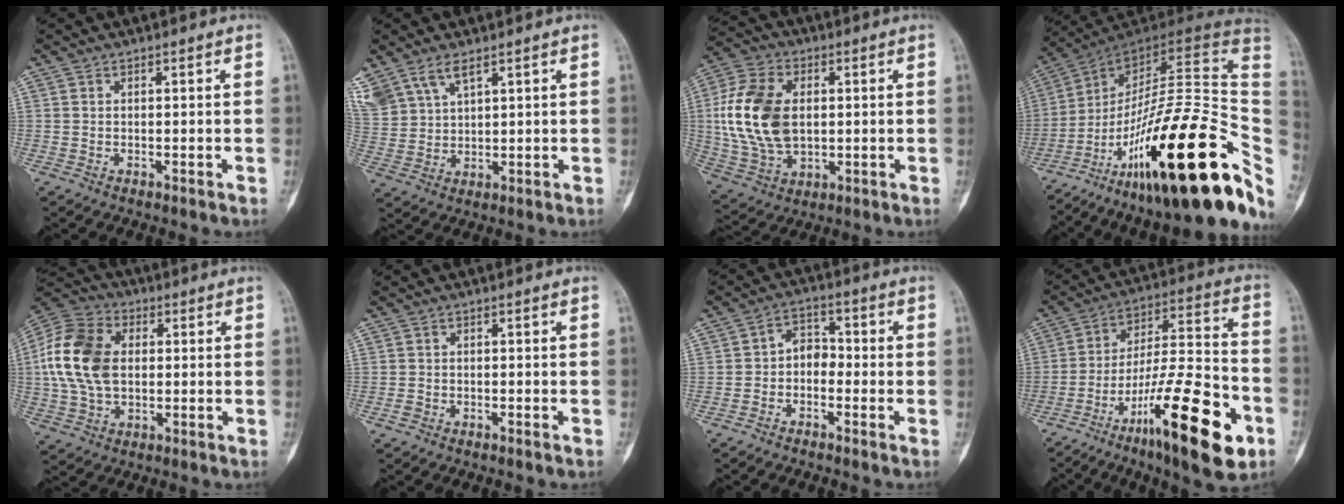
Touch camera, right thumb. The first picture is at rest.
{"total": 12.0, "force": [7.3, 6.5, 6.9], "torque": [-0.162, -0.003, 0.156]}
{"total": 17.3, "force": [1.5, 11.4, 12.9], "torque": [-0.248, 0.000, 0.034]}
{"total": 36.0, "force": [-14.5, 10.3, 31.3], "torque": [-0.397, 0.066, -0.235]}
{"total": 16.0, "force": [1.3, 10.9, 11.6], "torque": [-0.221, 0.016, 0.019]}
{"total": 1.0, "force": [-0.7, 0.6, 0.4], "torque": [-0.012, 0.007, -0.015]}
{"total": 4.8, "force": [-1.5, 3.6, 2.9], "torque": [-0.026, 0.027, -0.042]}
{"total": 24.6, "force": [-11.4, 6.3, 20.9], "torque": [-0.328, 0.060, -0.181]}